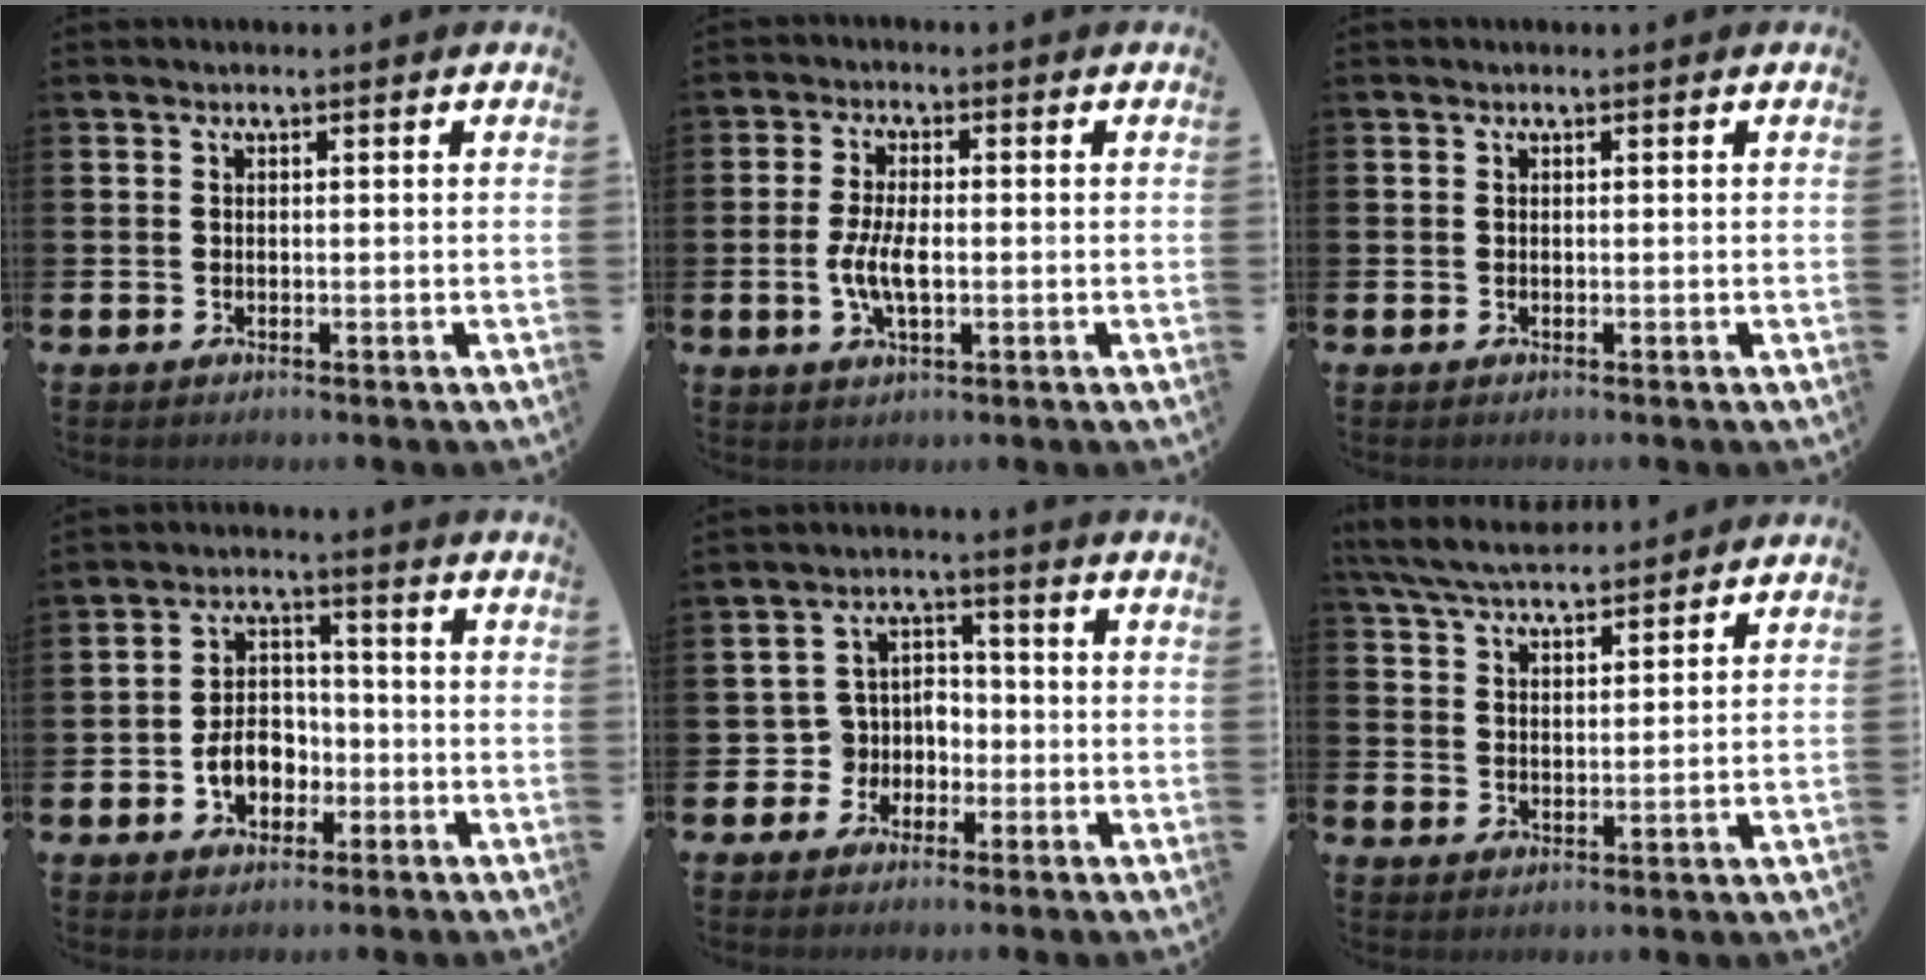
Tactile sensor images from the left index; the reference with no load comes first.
{"total": 4.8, "force": [-0.7, 2.0, 4.4], "torque": [-0.089, -0.002, -0.017]}
{"total": 0.0}
{"total": 5.6, "force": [-2.1, 4.3, 2.9], "torque": [-0.040, 0.006, -0.046]}
{"total": 4.9, "force": [-2.0, 4.4, 0.9], "torque": [-0.046, 0.010, -0.044]}
{"total": 6.3, "force": [6.0, 0.9, 1.6], "torque": [-0.057, -0.024, 0.111]}